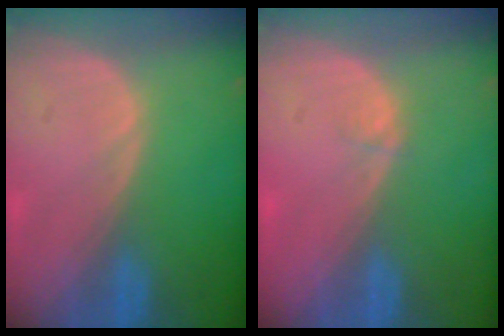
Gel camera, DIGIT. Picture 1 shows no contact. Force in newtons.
{"total": 0.5, "press": 0.5, "slide": 0.2}